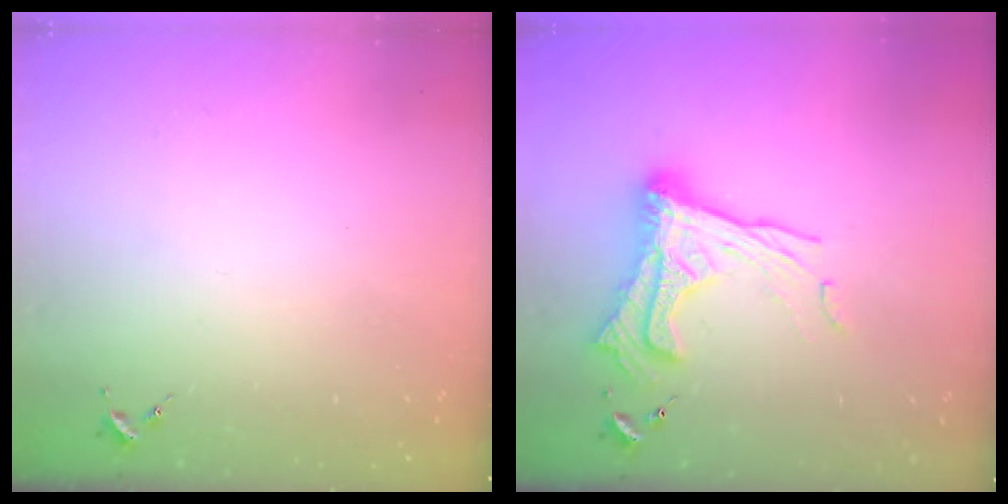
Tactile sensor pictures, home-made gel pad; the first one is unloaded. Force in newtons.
{"total": 16.8, "press": 16.7, "slide": 1.6}